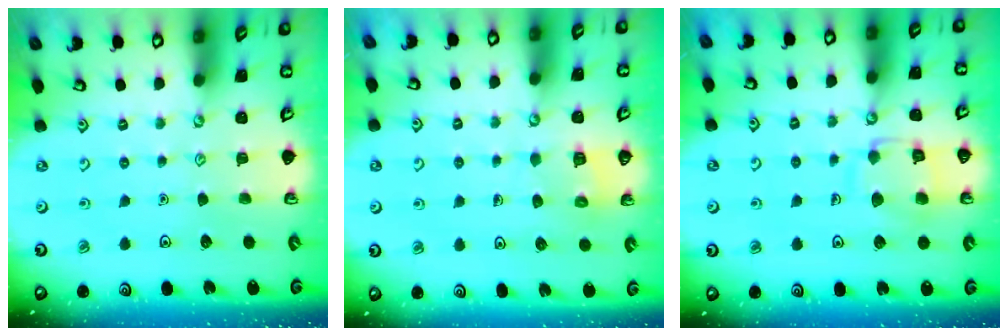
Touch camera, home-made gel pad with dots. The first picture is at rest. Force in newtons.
{"total": 5.5, "press": 5.5, "slide": 0.4}
{"total": 11.5, "press": 11.5, "slide": 0.9}